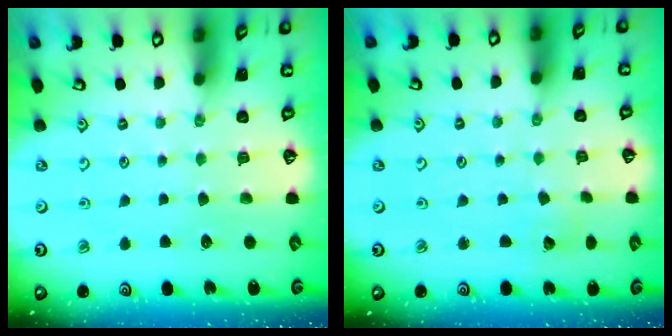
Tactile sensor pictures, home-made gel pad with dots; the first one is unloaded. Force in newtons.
{"total": 2.1, "press": 2.1, "slide": 0.2}